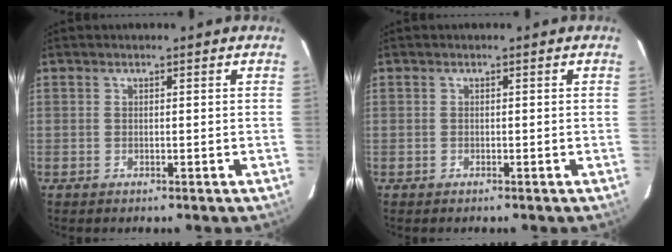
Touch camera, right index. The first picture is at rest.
{"total": 0.0}